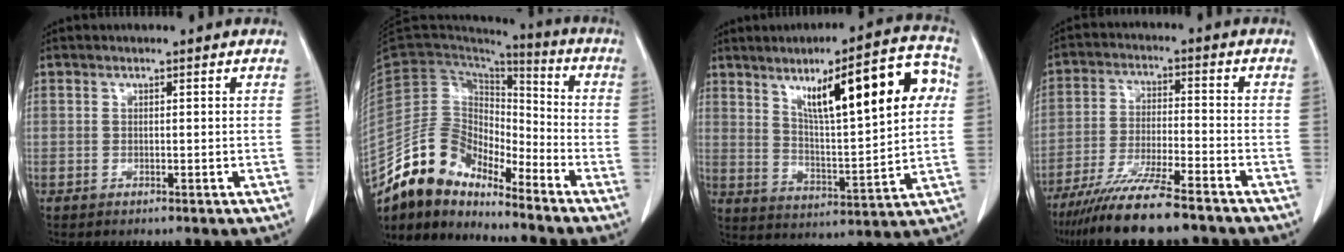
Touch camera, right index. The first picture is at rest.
{"total": 11.4, "force": [-9.9, 4.8, 2.9], "torque": [-0.055, 0.054, -0.189]}
{"total": 18.1, "force": [6.2, 3.3, 16.6], "torque": [-0.237, 0.027, 0.095]}
{"total": 13.3, "force": [-10.6, 1.1, 7.9], "torque": [-0.142, -0.034, -0.181]}